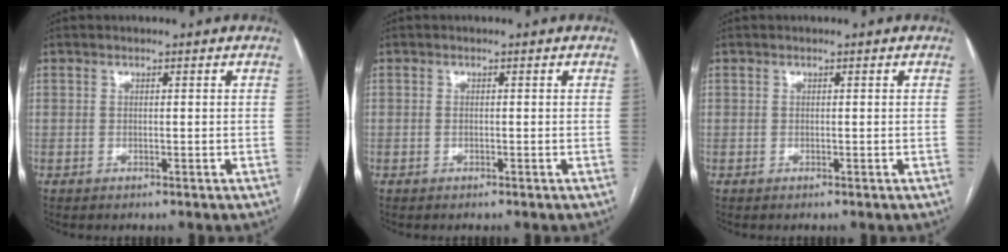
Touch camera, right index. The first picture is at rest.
{"total": 0.0}
{"total": 0.0}